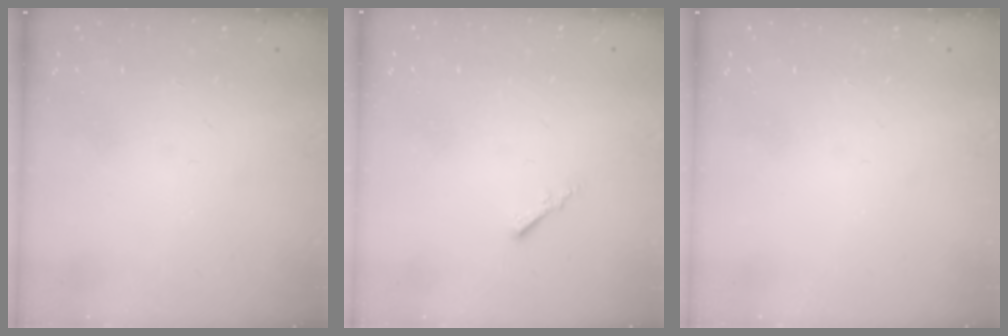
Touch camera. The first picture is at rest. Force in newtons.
{"total": 0.0}
{"total": 0.0}